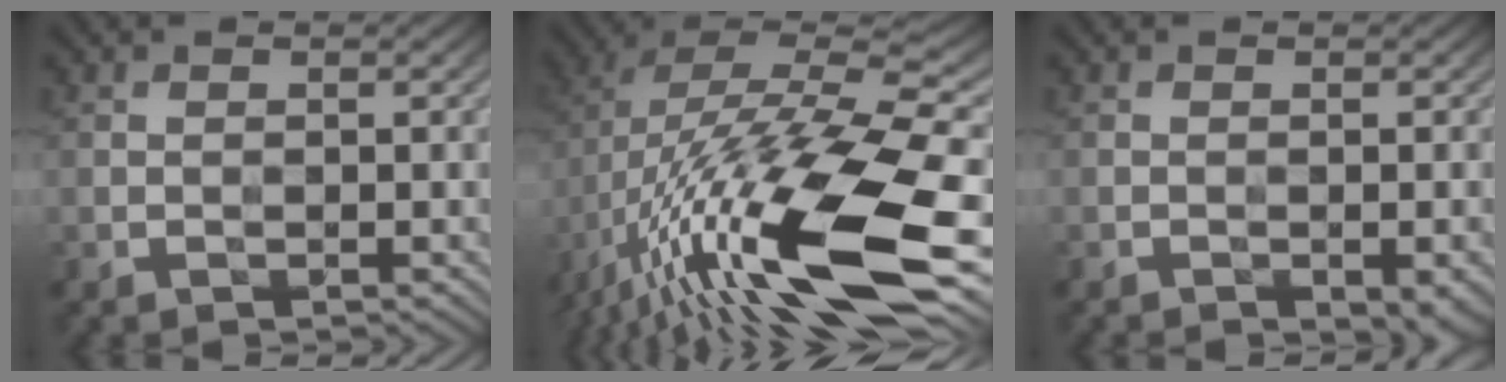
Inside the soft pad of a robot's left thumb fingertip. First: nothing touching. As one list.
[{"total": 19.9, "force": [-6.7, 6.2, 17.6], "torque": [-0.340, 0.009, -0.126]}, {"total": 2.9, "force": [-1.9, 0.8, 2.0], "torque": [-0.032, 0.001, -0.023]}]